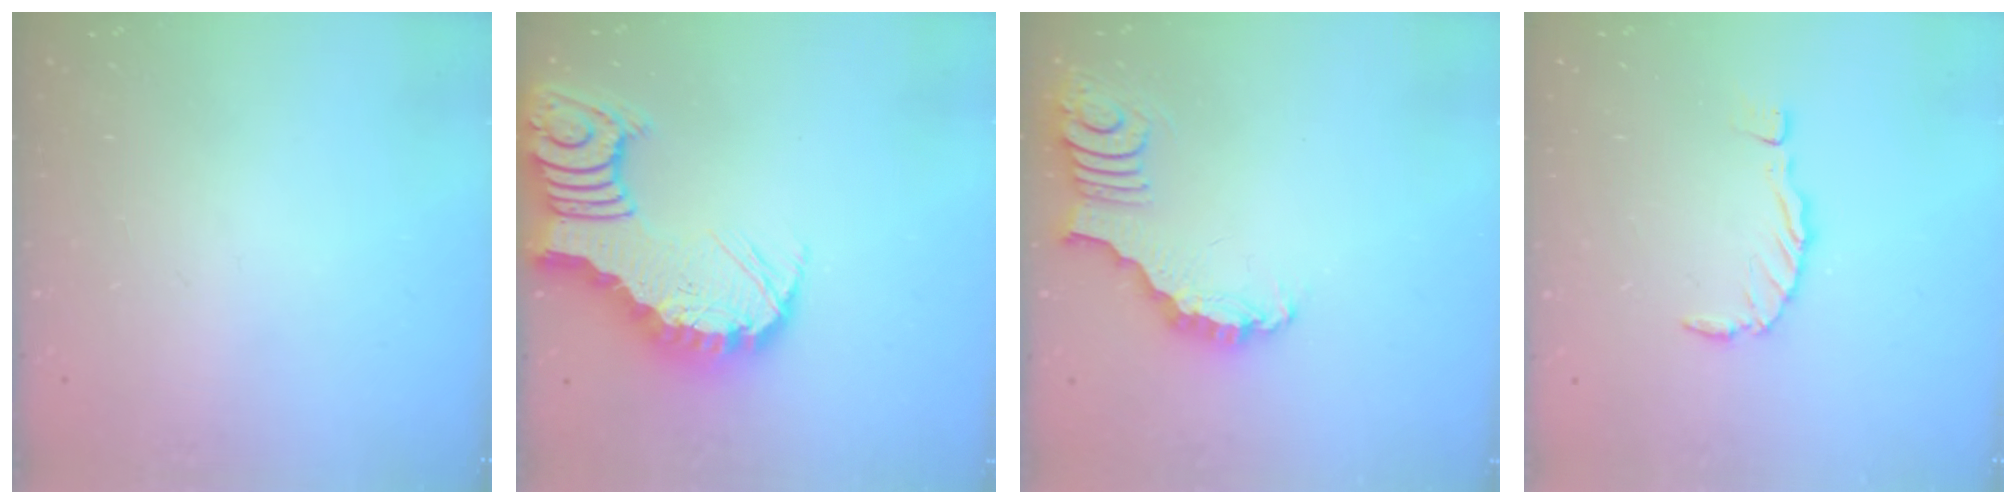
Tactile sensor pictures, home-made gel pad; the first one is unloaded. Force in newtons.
{"total": 8.1, "press": 8.1, "slide": 1.0}
{"total": 3.3, "press": 3.3, "slide": 0.4}
{"total": 0.0}